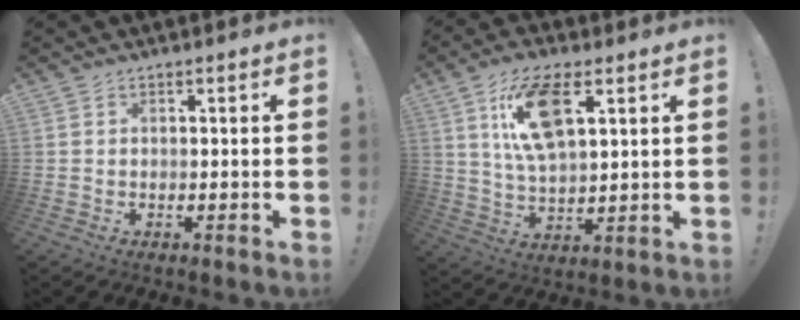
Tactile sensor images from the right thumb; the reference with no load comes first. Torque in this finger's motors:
{"motor_torque": [0.21, 0.89, 1.73, 0.46, 0.13]}